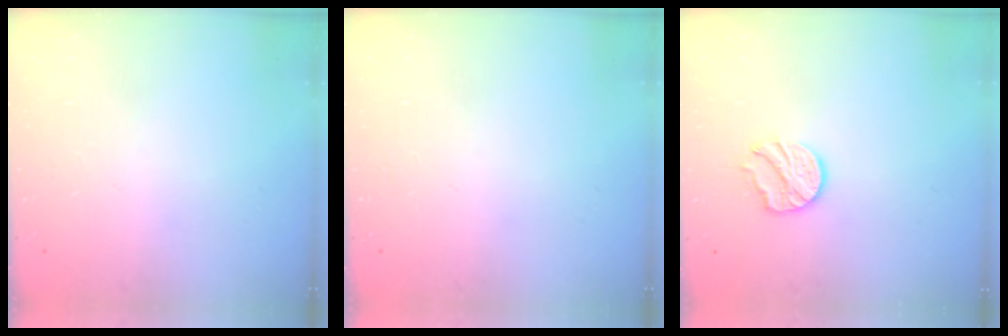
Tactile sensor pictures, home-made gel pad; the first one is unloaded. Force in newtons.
{"total": 0.0}
{"total": 10.2, "press": 10.1, "slide": 0.7}